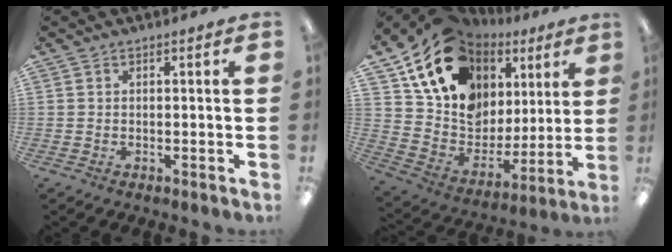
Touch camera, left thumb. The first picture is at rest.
{"total": 17.8, "force": [11.0, 12.1, 7.1], "torque": [-0.145, -0.068, 0.212]}